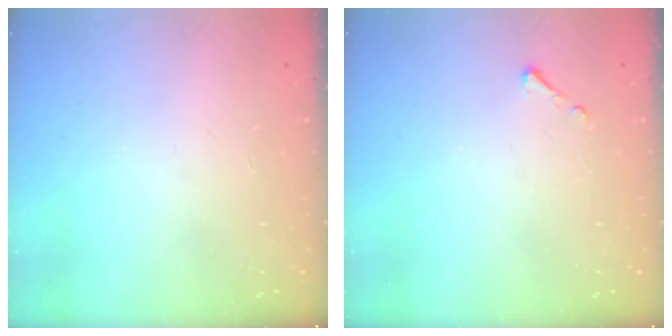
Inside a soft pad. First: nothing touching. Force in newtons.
{"total": 2.5, "press": 2.5, "slide": 0.3}